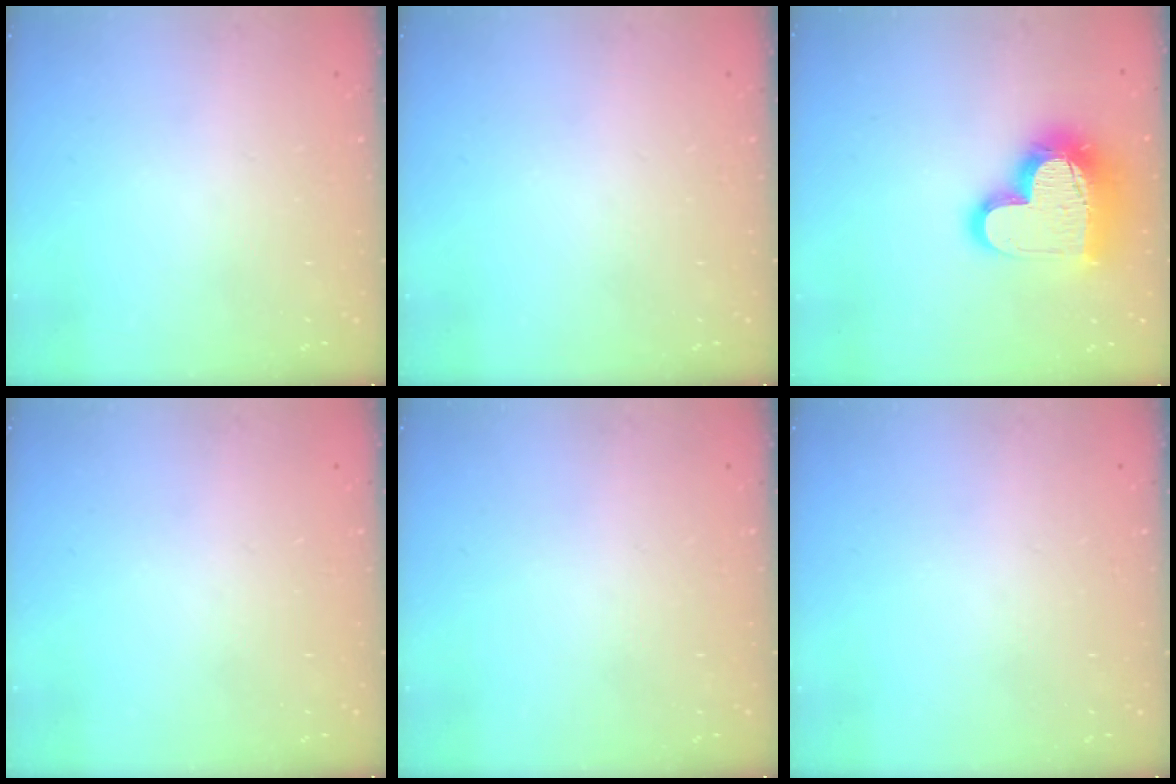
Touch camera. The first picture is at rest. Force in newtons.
{"total": 0.0}
{"total": 18.2, "press": 18.2, "slide": 1.7}
{"total": 0.0}
{"total": 0.0}
{"total": 0.0}